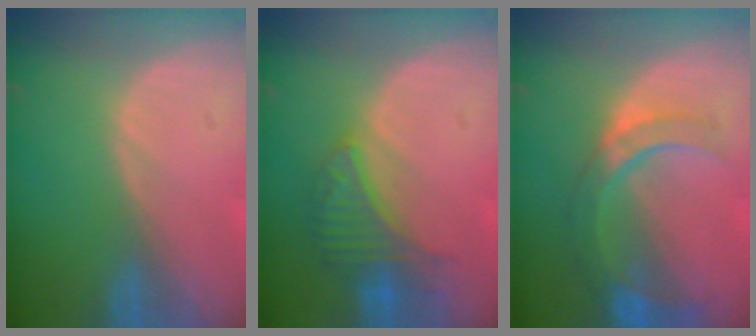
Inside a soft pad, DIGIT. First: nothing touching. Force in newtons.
{"total": 6.6, "press": 6.2, "slide": 2.2}
{"total": 9.1, "press": 7.9, "slide": 4.4}